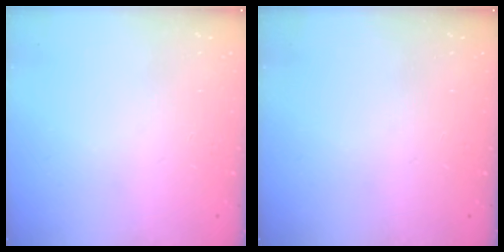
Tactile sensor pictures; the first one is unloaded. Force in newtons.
{"total": 0.0}